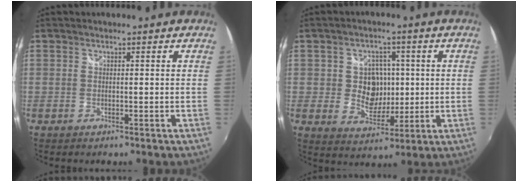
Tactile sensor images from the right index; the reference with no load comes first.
{"total": 7.9, "force": [0.4, 6.8, 4.0], "torque": [-0.079, 0.008, 0.013]}